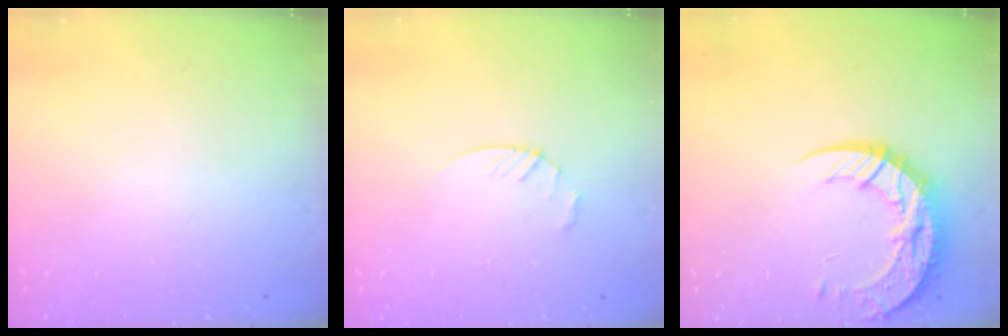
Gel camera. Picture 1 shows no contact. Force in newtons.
{"total": 3.7, "press": 3.7, "slide": 0.5}
{"total": 13.9, "press": 13.8, "slide": 1.0}